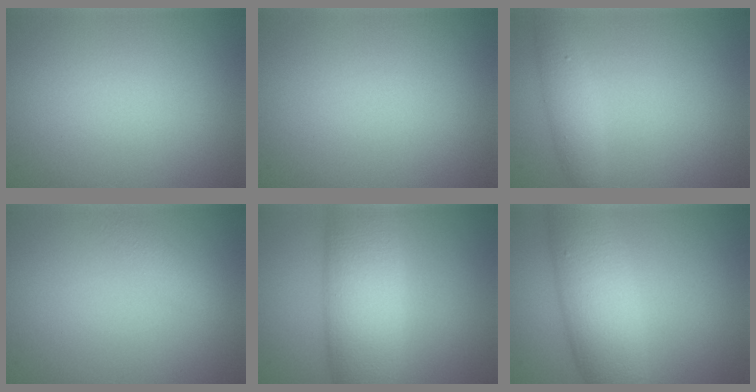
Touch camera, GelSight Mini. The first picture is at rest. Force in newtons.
{"total": 0.0}
{"total": 2.4, "press": 2.4, "slide": 0.1}
{"total": 1.5, "press": 1.5, "slide": 0.0}
{"total": 8.5, "press": 8.5, "slide": 0.1}
{"total": 7.5, "press": 7.5, "slide": 0.2}